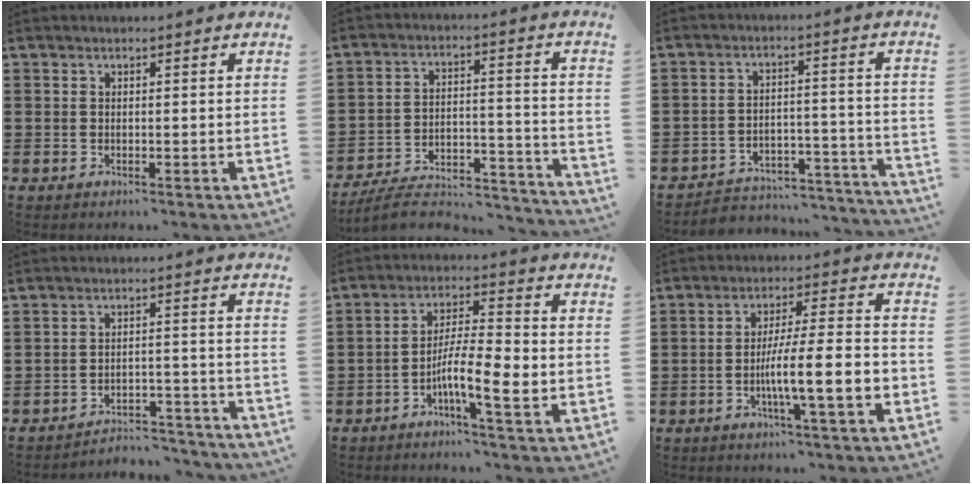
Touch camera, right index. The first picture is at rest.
{"total": 6.8, "force": [-5.8, 1.9, 3.0], "torque": [-0.049, 0.005, -0.112]}
{"total": 4.2, "force": [-4.0, 1.1, 0.8], "torque": [-0.018, 0.006, -0.084]}
{"total": 4.2, "force": [-4.0, 0.5, 1.0], "torque": [-0.022, 0.005, -0.083]}
{"total": 8.6, "force": [-3.1, 1.6, 7.8], "torque": [-0.150, -0.005, -0.059]}
{"total": 10.0, "force": [-3.0, 1.3, 9.4], "torque": [-0.156, -0.006, -0.054]}